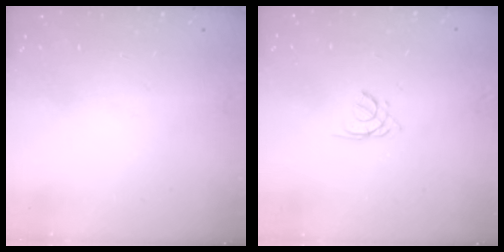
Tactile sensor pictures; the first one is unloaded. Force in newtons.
{"total": 1.4, "press": 1.3, "slide": 0.3}